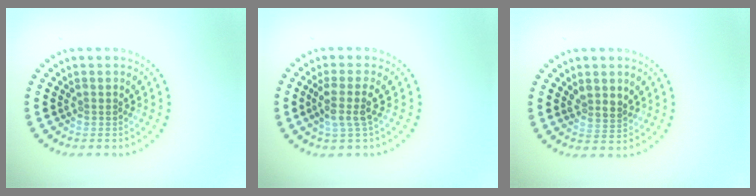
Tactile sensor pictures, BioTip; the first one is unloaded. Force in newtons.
{"total": 2.5, "press": 2.0, "slide": 1.6}
{"total": 2.1, "press": 1.8, "slide": 1.1}